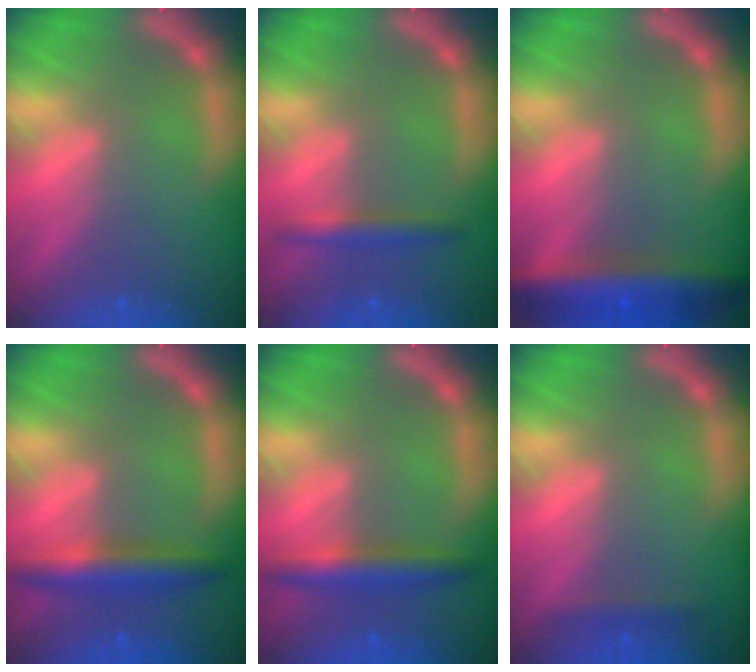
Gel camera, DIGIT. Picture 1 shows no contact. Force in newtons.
{"total": 2.4}
{"total": 7.4}
{"total": 4.5}
{"total": 4.0}
{"total": 1.4}